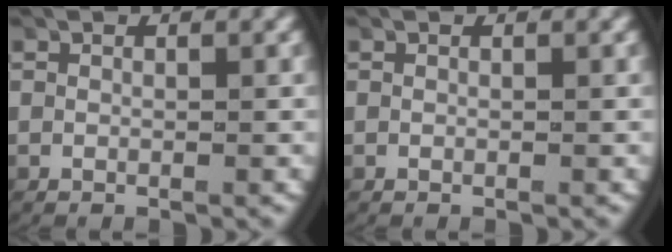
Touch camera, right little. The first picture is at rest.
{"total": 0.0}